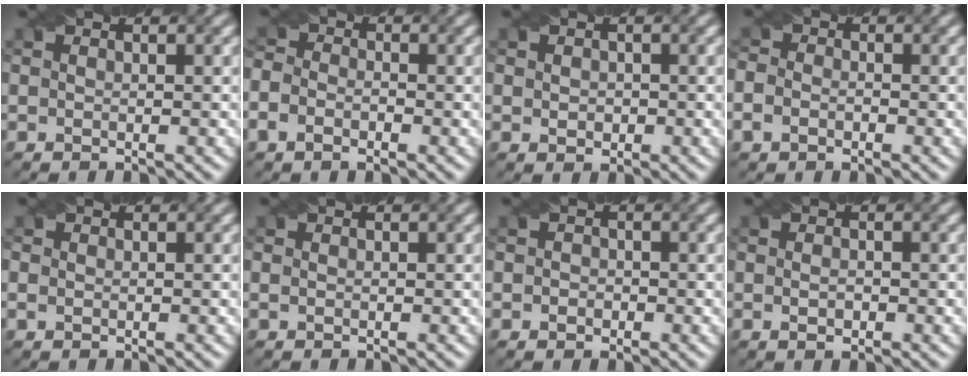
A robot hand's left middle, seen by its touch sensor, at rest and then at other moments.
{"total": 2.7, "force": [-1.2, 1.8, 1.5], "torque": [-0.025, -0.001, -0.031]}
{"total": 1.1, "force": [0.1, 0.9, 0.7], "torque": [-0.009, 0.000, 0.003]}
{"total": 2.1, "force": [-0.8, 1.7, 1.0], "torque": [-0.011, -0.001, -0.018]}
{"total": 1.1, "force": [0.0, 0.9, 0.5], "torque": [-0.009, -0.001, 0.002]}
{"total": 0.7, "force": [0.0, 0.6, 0.4], "torque": [-0.009, -0.001, 0.000]}
{"total": 1.0, "force": [-0.2, 0.9, 0.4], "torque": [0.001, -0.001, -0.010]}
{"total": 1.0, "force": [-0.3, 0.5, 0.8], "torque": [-0.017, 0.002, -0.004]}